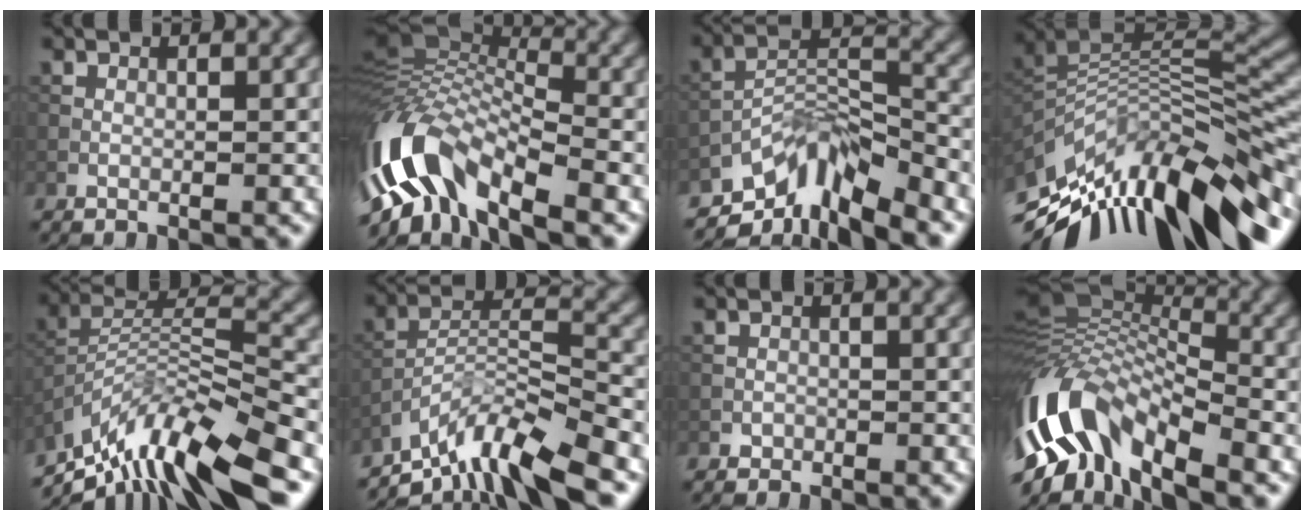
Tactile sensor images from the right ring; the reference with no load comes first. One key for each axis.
{"total": 11.3, "fx": -5.4, "fy": 4.6, "fz": 8.8, "tx": -0.164, "ty": 0.015, "tz": -0.113}
{"total": 8.2, "fx": -6.1, "fy": 2.8, "fz": 4.7, "tx": -0.071, "ty": -0.003, "tz": -0.118}
{"total": 14.0, "fx": -7.1, "fy": 4.5, "fz": 11.2, "tx": -0.201, "ty": 0.019, "tz": -0.130}
{"total": 11.1, "fx": -8.7, "fy": 2.7, "fz": 6.4, "tx": -0.123, "ty": 0.005, "tz": -0.161}
{"total": 8.8, "fx": -7.1, "fy": 1.7, "fz": 4.9, "tx": -0.085, "ty": 0.000, "tz": -0.137}
{"total": 0.9, "fx": -0.6, "fy": 0.6, "fz": -0.1, "tx": 0.002, "ty": 0.002, "tz": -0.011}
{"total": 12.9, "fx": -5.4, "fy": 5.9, "fz": 10.1, "tx": -0.203, "ty": 0.014, "tz": -0.109}